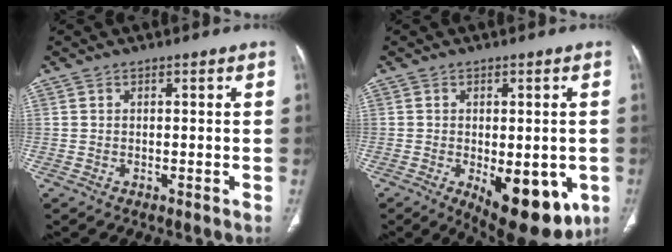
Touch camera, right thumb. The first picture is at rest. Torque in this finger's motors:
{"motor_torque": [1.12, 2.40, 0.05, 0.02, 0.42]}